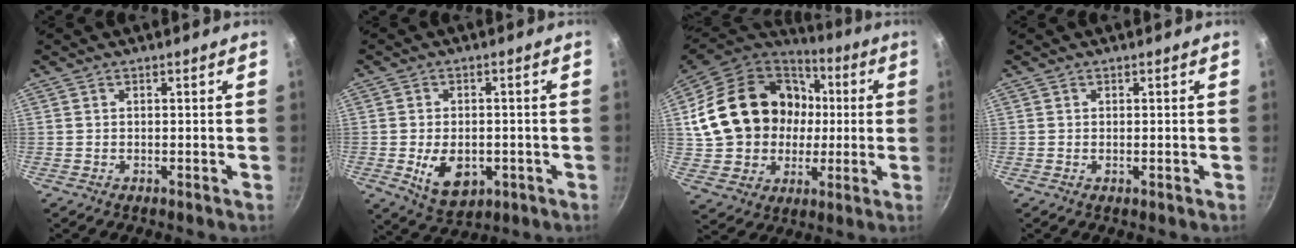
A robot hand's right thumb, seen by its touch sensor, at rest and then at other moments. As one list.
[{"total": 8.9, "force": [-2.1, 5.8, 6.4], "torque": [-0.087, -0.002, -0.021]}, {"total": 25.4, "force": [3.0, 20.8, 14.2], "torque": [-0.244, 0.043, 0.073]}, {"total": 0.5, "force": [-0.1, 0.2, 0.5], "torque": [-0.008, 0.000, -0.001]}]